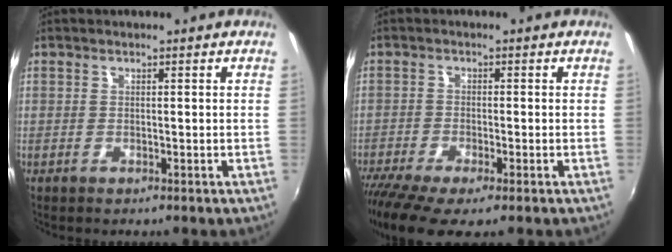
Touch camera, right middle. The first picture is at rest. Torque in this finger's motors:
{"motor_torque": [1.09, -1.05, 0.47, 0.17]}